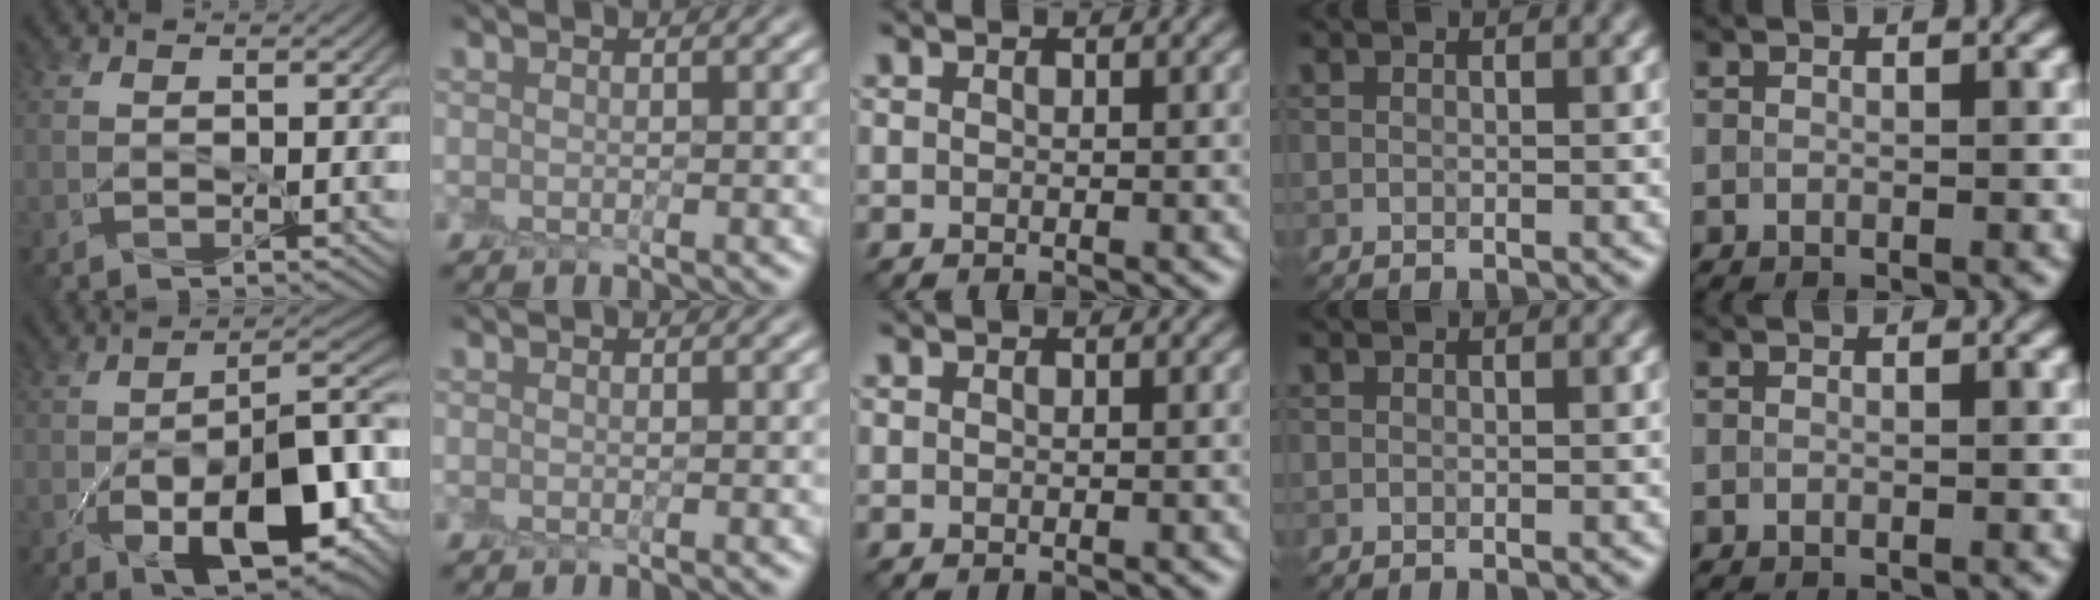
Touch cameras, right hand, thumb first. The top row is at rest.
{"thumb": {"total": 14.6, "force": [-5.2, 6.7, 11.9], "torque": [-0.183, -0.033, -0.075]}, "index": {"total": 0.6, "force": [0.0, -0.4, -0.4], "torque": [0.005, 0.001, 0.001]}}